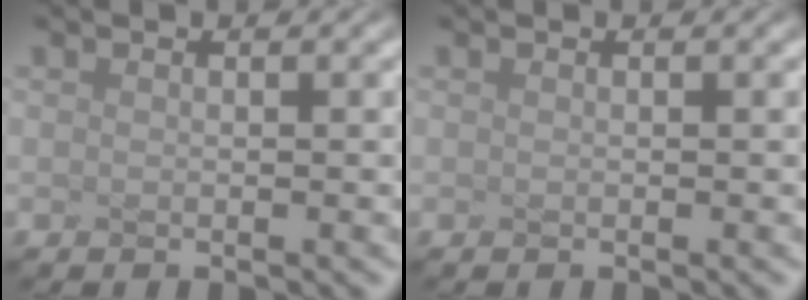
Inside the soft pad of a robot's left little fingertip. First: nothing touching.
{"total": 0.0}